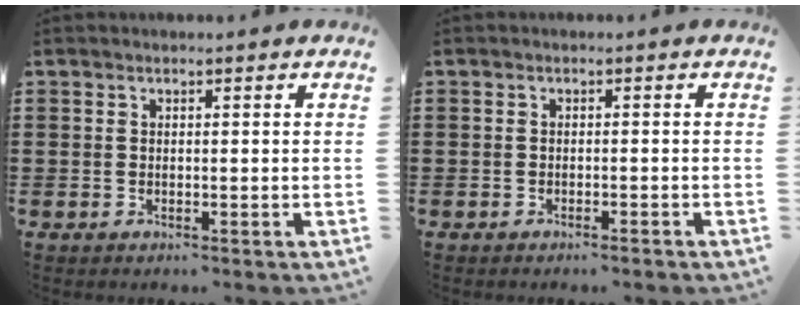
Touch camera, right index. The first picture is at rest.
{"total": 0.8, "force": [-0.7, 0.0, 0.2], "torque": [-0.007, -0.001, -0.015]}